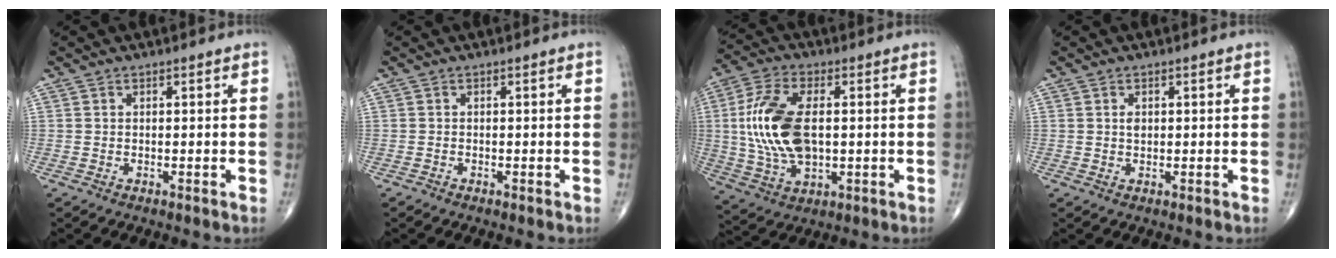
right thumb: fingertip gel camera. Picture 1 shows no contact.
{"total": 0.0}
{"total": 15.9, "force": [0.9, 8.4, 13.4], "torque": [-0.277, 0.000, 0.021]}
{"total": 1.3, "force": [0.3, 0.9, 1.0], "torque": [-0.012, -0.001, 0.007]}